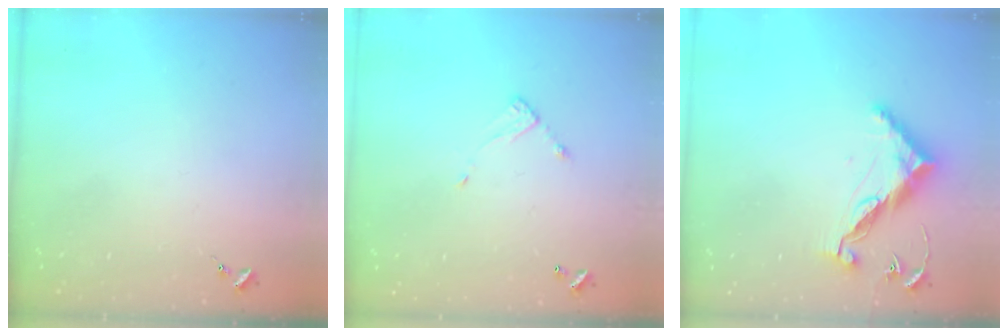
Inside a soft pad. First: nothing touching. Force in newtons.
{"total": 4.3, "press": 4.3, "slide": 0.2}
{"total": 12.1, "press": 12.0, "slide": 0.4}